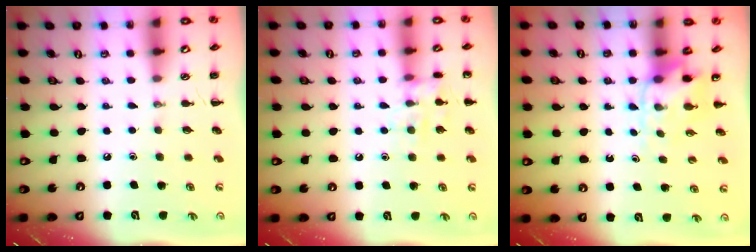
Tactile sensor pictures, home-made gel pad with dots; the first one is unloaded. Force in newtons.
{"total": 9.3, "press": 9.2, "slide": 1.4}
{"total": 4.7, "press": 4.7, "slide": 0.3}